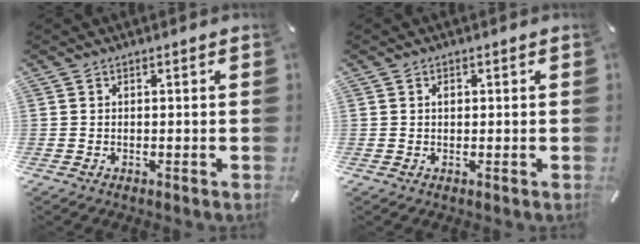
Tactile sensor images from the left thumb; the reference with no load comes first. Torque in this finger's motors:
{"motor_torque": [0.22, 0.48, 0.13, -0.22, 0.00]}